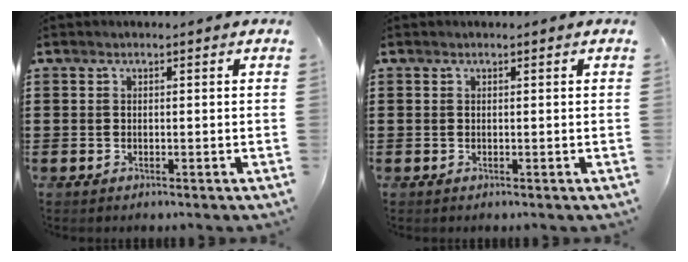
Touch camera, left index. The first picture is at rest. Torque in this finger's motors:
{"motor_torque": [0.05, -0.01, 0.03, 0.01]}